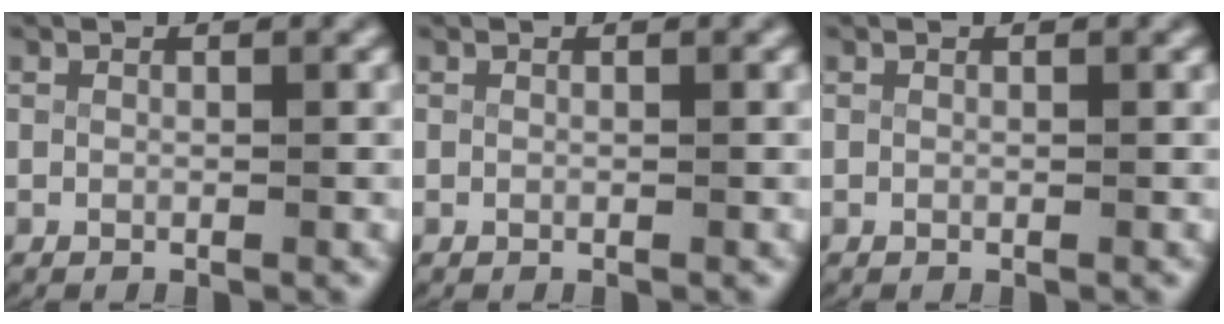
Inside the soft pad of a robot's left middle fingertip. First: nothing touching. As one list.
[{"total": 0.0}, {"total": 0.0}]